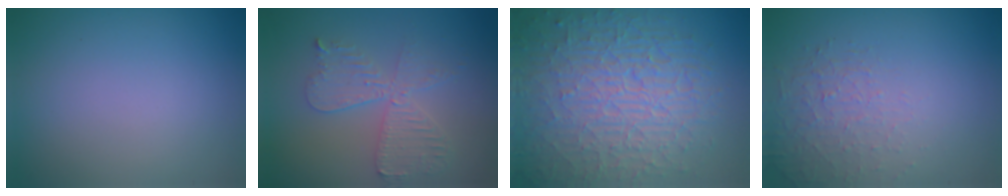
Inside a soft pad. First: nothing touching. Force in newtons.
{"total": 4.4, "press": 3.8, "slide": 2.1}
{"total": 10.4, "press": 6.6, "slide": 8.0}
{"total": 1.5, "press": 0.8, "slide": 1.3}